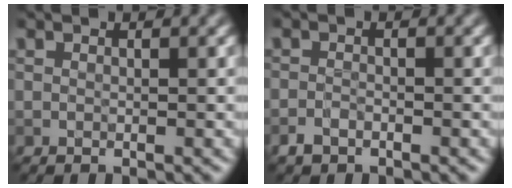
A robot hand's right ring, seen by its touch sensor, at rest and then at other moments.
{"total": 1.3, "force": [-0.9, 0.6, 0.7], "torque": [-0.012, 0.000, -0.021]}